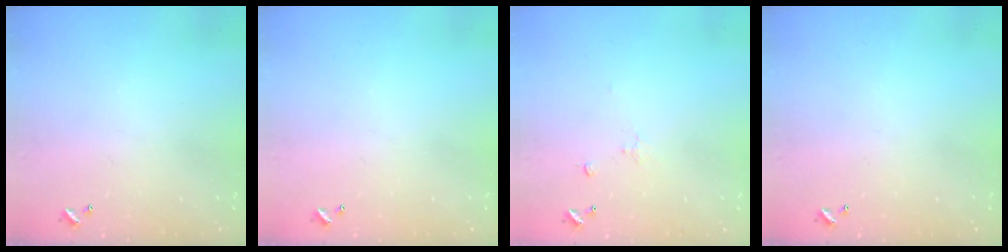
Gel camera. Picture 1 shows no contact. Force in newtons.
{"total": 0.0}
{"total": 1.1, "press": 0.9, "slide": 0.5}
{"total": 0.0}